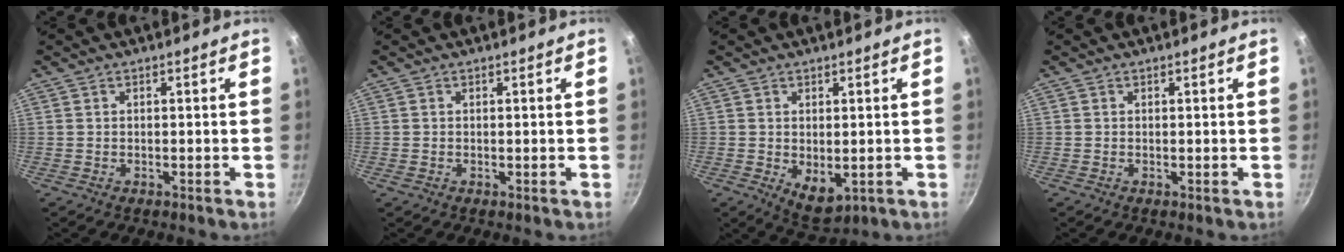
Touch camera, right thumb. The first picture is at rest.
{"total": 0.0}
{"total": 5.5, "force": [-0.3, 3.3, 4.5], "torque": [-0.054, -0.014, 0.008]}
{"total": 0.0}